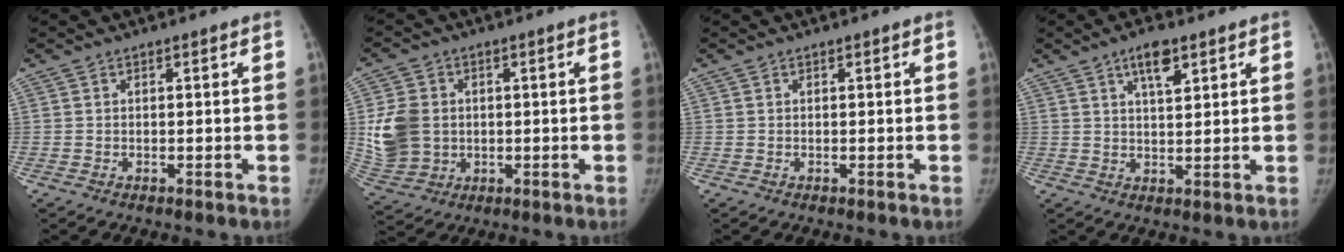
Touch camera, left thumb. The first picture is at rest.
{"total": 10.4, "force": [0.7, 8.7, 5.8], "torque": [-0.100, 0.000, 0.026]}
{"total": 0.0}
{"total": 5.6, "force": [3.2, 2.1, 4.1], "torque": [-0.058, -0.014, 0.052]}